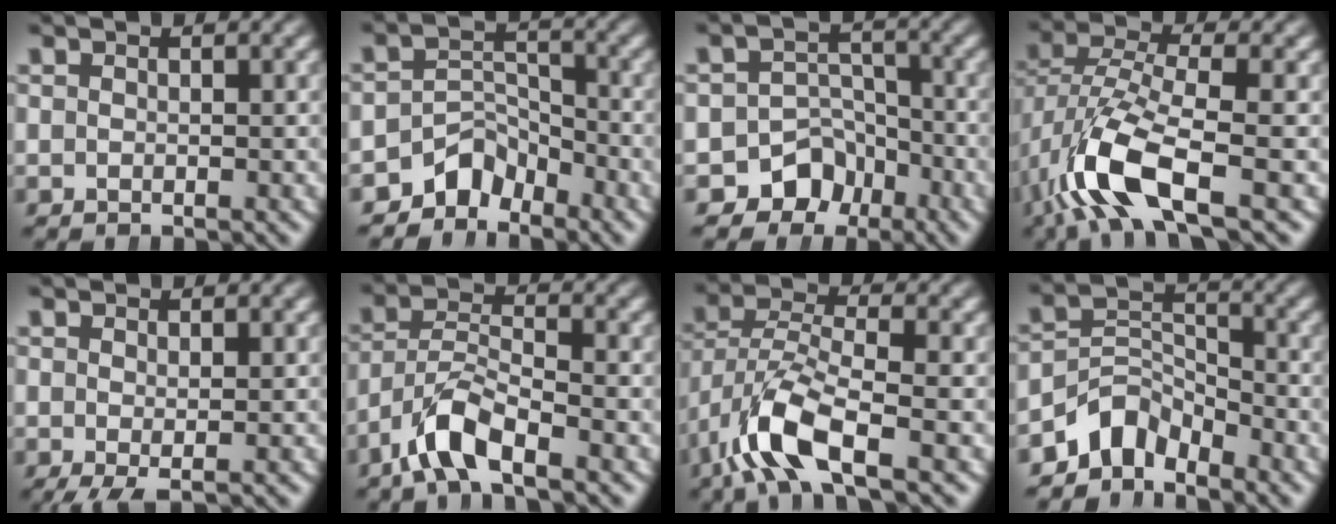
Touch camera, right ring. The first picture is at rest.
{"total": 5.8, "force": [-3.8, 3.9, 2.1], "torque": [-0.031, -0.014, -0.068]}
{"total": 7.8, "force": [-4.0, 6.4, 2.0], "torque": [-0.032, -0.022, -0.070]}
{"total": 6.8, "force": [-1.8, 3.4, 5.7], "torque": [-0.142, -0.032, -0.016]}
{"total": 1.9, "force": [-1.0, 0.5, 1.5], "torque": [-0.028, -0.016, -0.006]}
{"total": 4.8, "force": [-2.4, 2.6, 3.3], "torque": [-0.074, -0.021, -0.034]}
{"total": 5.7, "force": [-1.4, 3.1, 4.6], "torque": [-0.121, -0.034, -0.009]}
{"total": 7.0, "force": [-4.2, 4.8, 2.8], "torque": [-0.048, -0.014, -0.077]}